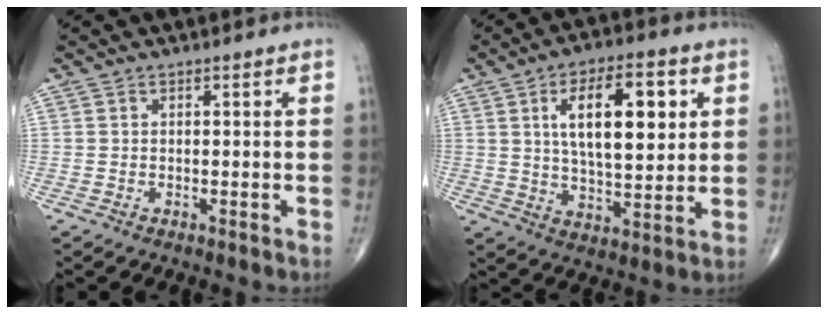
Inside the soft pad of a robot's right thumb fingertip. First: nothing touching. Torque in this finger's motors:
{"motor_torque": [1.45, 3.40, 1.72, 0.58, 0.15]}